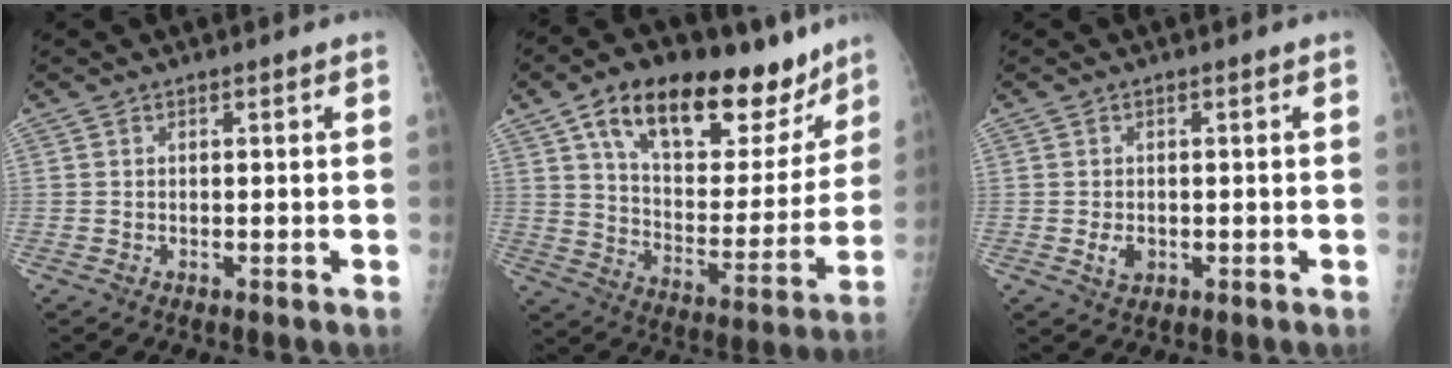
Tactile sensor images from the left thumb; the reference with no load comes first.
{"total": 26.7, "force": [16.5, 12.7, 16.6], "torque": [-0.205, -0.040, 0.261]}
{"total": 2.6, "force": [-0.5, 1.9, 1.7], "torque": [-0.026, -0.001, -0.003]}